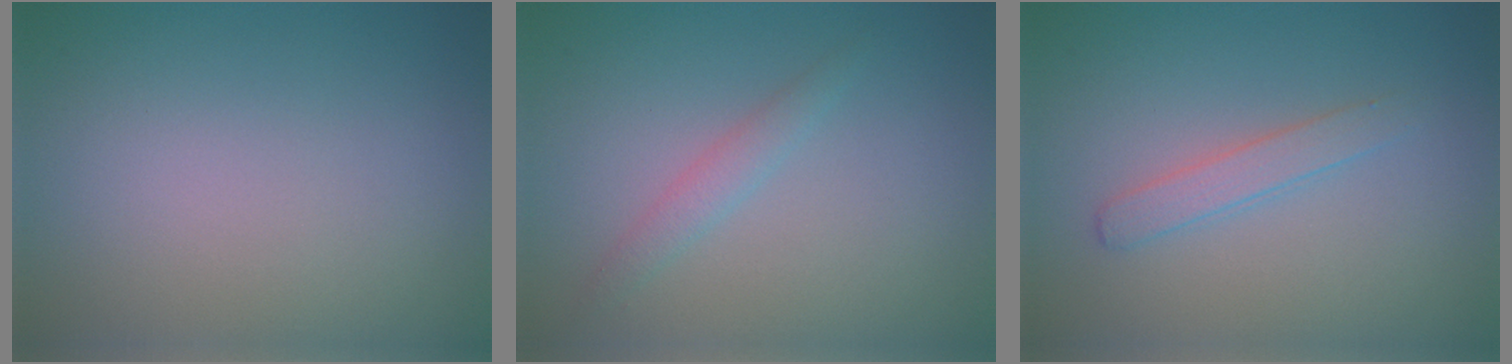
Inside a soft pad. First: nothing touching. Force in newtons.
{"total": 1.3, "press": 1.3, "slide": 0.1}
{"total": 1.6, "press": 1.6, "slide": 0.0}